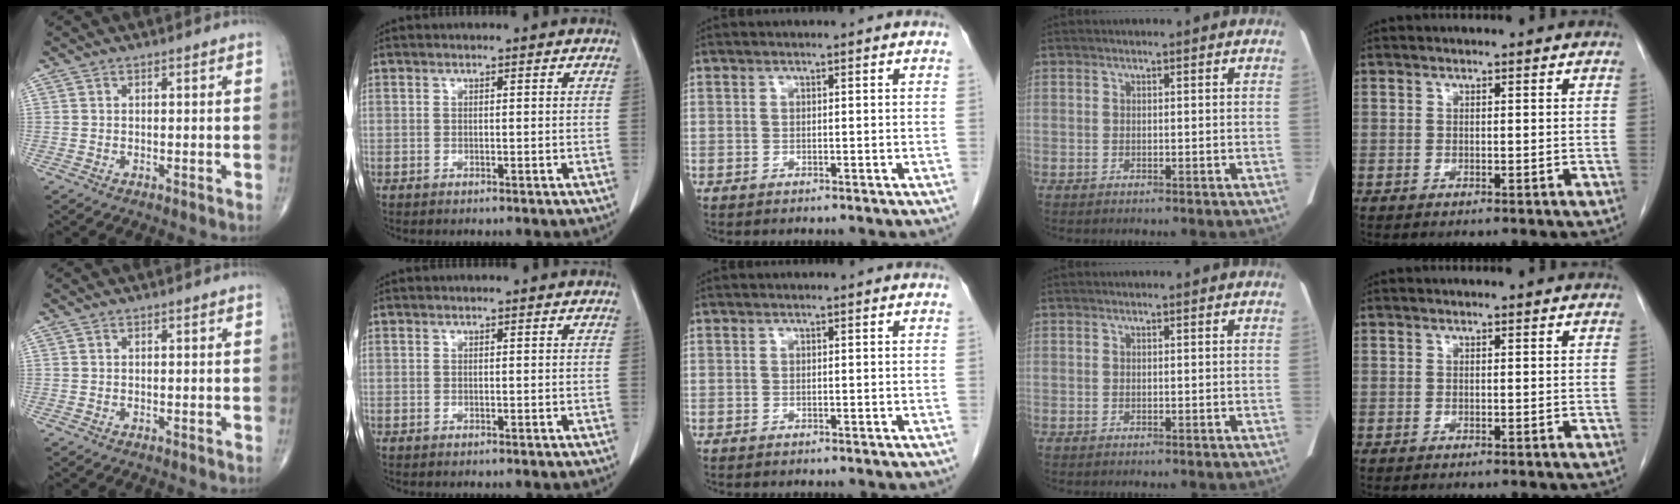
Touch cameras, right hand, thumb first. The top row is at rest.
{}